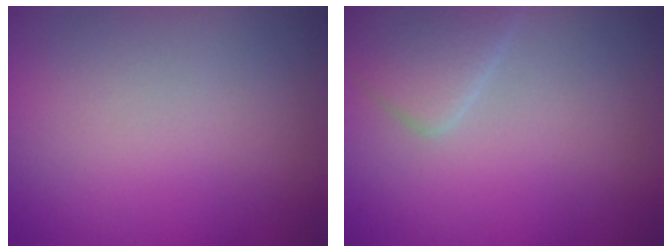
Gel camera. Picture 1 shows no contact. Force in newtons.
{"total": 3.2, "press": 3.1, "slide": 0.2}